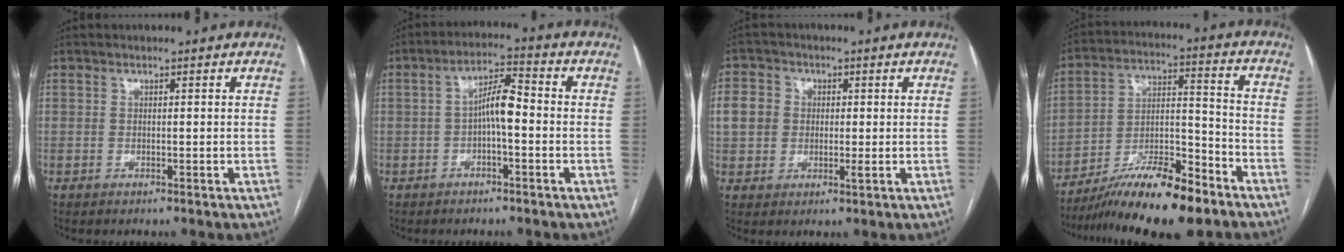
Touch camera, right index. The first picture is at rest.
{"total": 5.5, "force": [-0.8, 1.3, 5.2], "torque": [-0.093, 0.021, -0.016]}
{"total": 5.9, "force": [0.7, 5.1, 2.9], "torque": [-0.060, 0.011, 0.009]}
{"total": 16.4, "force": [-12.2, 2.9, 10.6], "torque": [-0.182, 0.003, -0.208]}